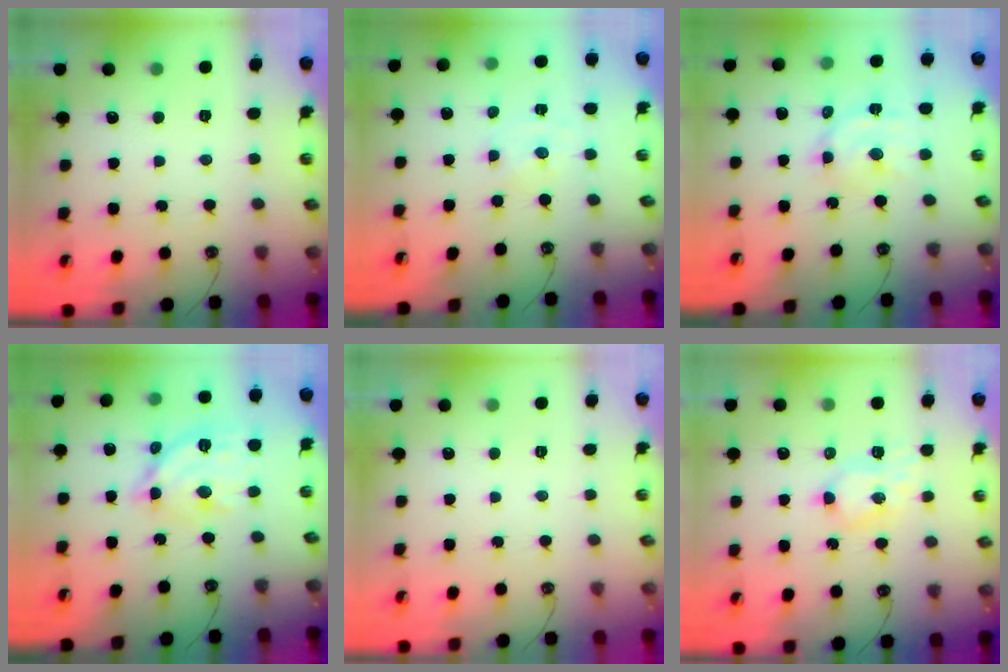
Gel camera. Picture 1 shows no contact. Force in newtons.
{"total": 0.0}
{"total": 10.0, "press": 9.9, "slide": 1.4}
{"total": 13.5, "press": 13.5, "slide": 1.2}
{"total": 0.0}
{"total": 6.5, "press": 6.4, "slide": 0.5}